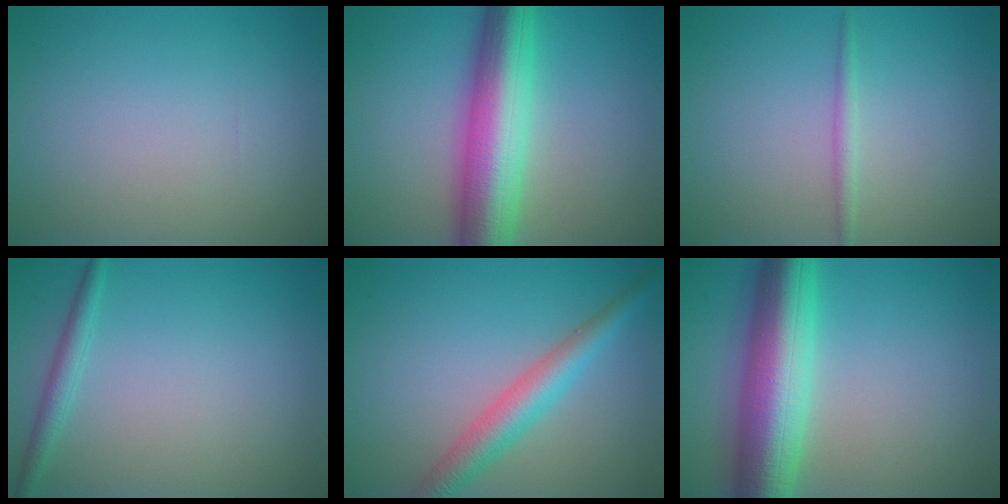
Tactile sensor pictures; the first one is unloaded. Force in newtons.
{"total": 9.5, "press": 9.5, "slide": 0.2}
{"total": 1.2, "press": 1.2, "slide": 0.0}
{"total": 1.6, "press": 1.6, "slide": 0.0}
{"total": 4.0, "press": 4.0, "slide": 0.0}
{"total": 10.1, "press": 10.1, "slide": 0.1}